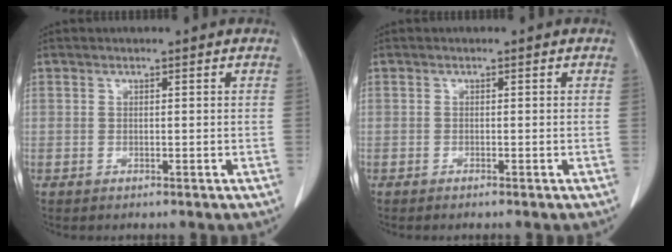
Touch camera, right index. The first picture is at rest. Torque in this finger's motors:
{"motor_torque": [-0.09, 0.00, -0.02, 0.01]}